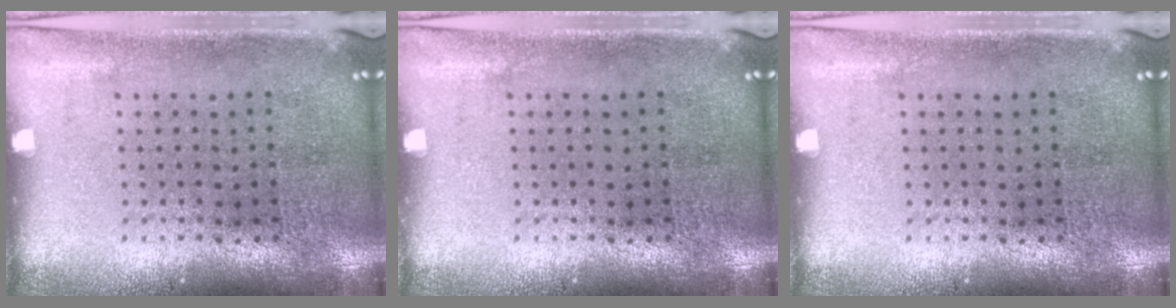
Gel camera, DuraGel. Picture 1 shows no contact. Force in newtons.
{"total": 0.0}
{"total": 0.0}